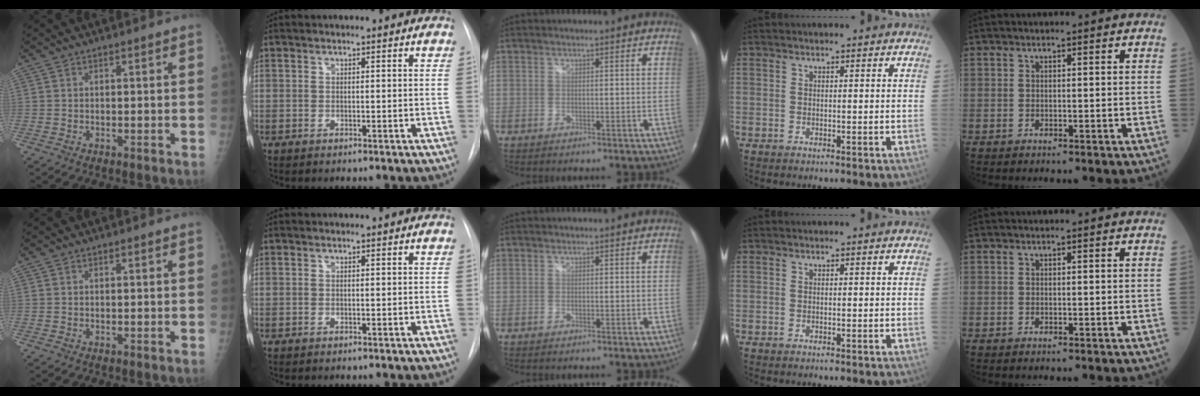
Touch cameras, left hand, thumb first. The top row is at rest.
{}